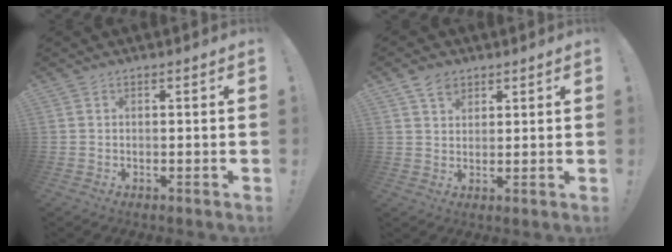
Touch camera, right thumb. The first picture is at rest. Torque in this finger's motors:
{"motor_torque": [0.36, 0.42, 0.45, 0.05, -0.03]}